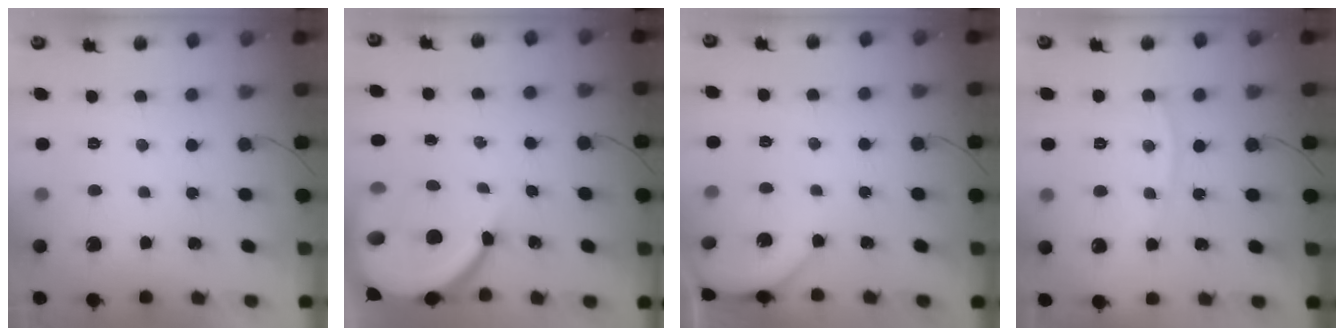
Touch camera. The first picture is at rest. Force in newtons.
{"total": 13.2, "press": 13.1, "slide": 1.3}
{"total": 4.1, "press": 4.1, "slide": 0.2}
{"total": 7.1, "press": 7.1, "slide": 0.9}